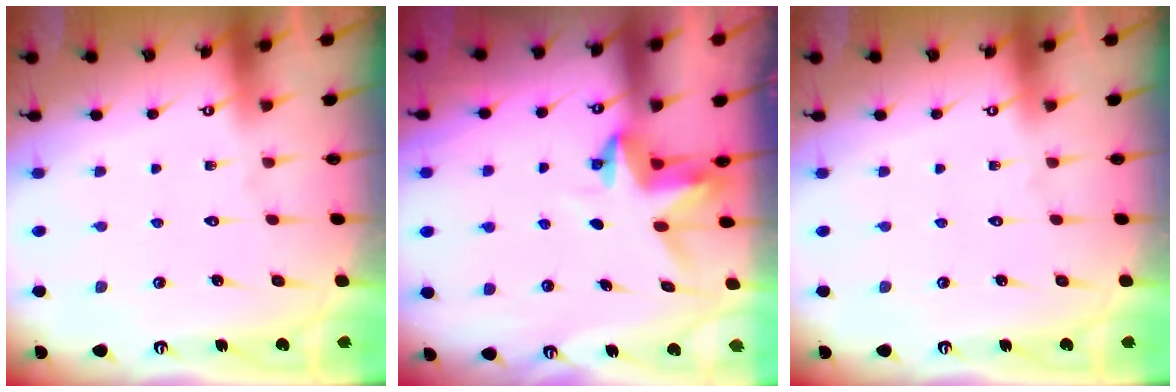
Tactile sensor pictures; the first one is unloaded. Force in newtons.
{"total": 3.9, "press": 3.9, "slide": 0.3}
{"total": 0.0}